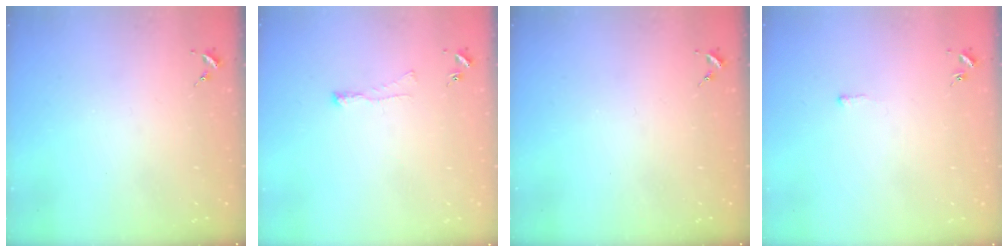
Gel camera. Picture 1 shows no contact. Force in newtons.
{"total": 2.7, "press": 2.6, "slide": 0.7}
{"total": 0.0}
{"total": 2.7, "press": 2.7, "slide": 0.5}